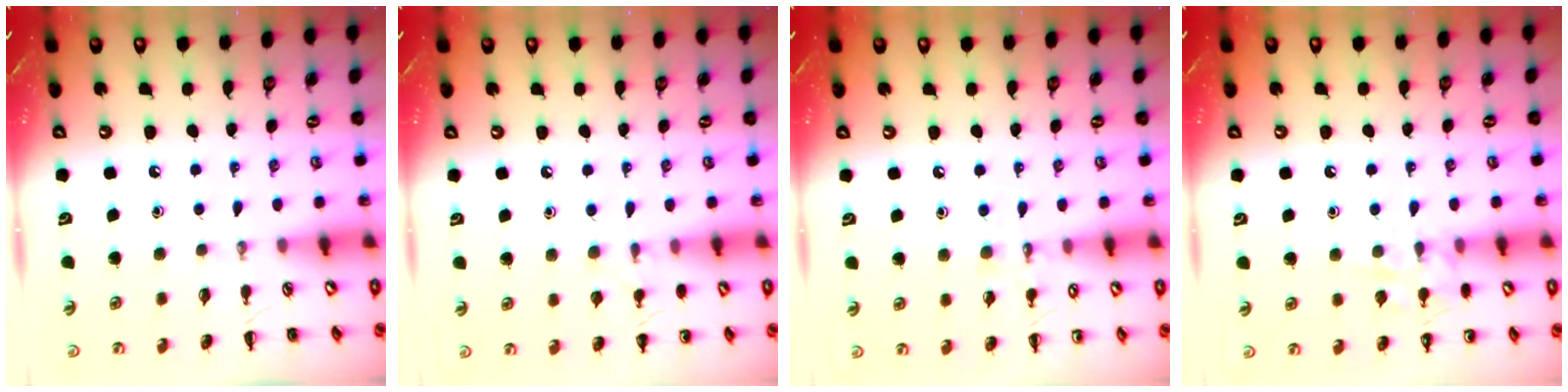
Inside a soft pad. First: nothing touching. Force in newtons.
{"total": 6.8, "press": 6.6, "slide": 1.8}
{"total": 6.3, "press": 6.0, "slide": 1.6}
{"total": 8.7, "press": 8.6, "slide": 1.4}